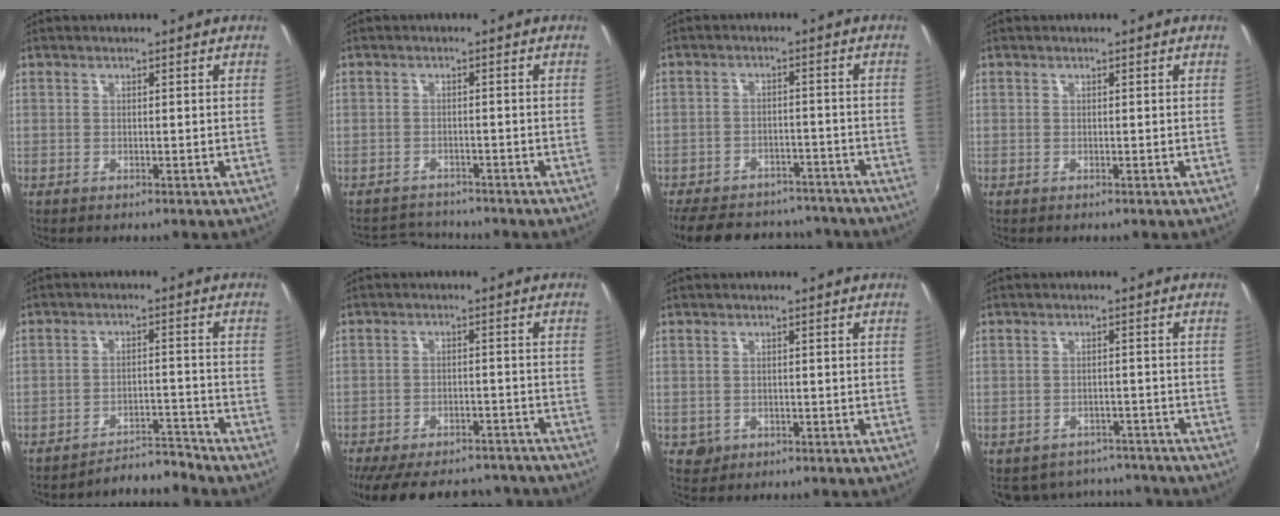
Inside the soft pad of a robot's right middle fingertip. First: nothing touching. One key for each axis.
{"total": 4.1, "fx": -3.9, "fy": 1.0, "fz": -0.3, "tx": -0.010, "ty": 0.010, "tz": -0.068}
{"total": 19.9, "fx": -16.5, "fy": 8.5, "fz": 7.1, "tx": -0.168, "ty": 0.029, "tz": -0.213}
{"total": 0.0}
{"total": 5.5, "fx": -5.4, "fy": -1.0, "fz": -0.6, "tx": -0.003, "ty": 0.016, "tz": -0.085}
{"total": 20.7, "fx": -17.5, "fy": 7.3, "fz": 8.3, "tx": -0.180, "ty": -0.003, "tz": -0.227}
{"total": 2.2, "fx": -0.6, "fy": 2.0, "fz": 0.6, "tx": -0.015, "ty": -0.003, "tz": -0.006}
{"total": 10.4, "fx": -9.0, "fy": 4.6, "fz": 2.5, "tx": -0.060, "ty": 0.007, "tz": -0.110}